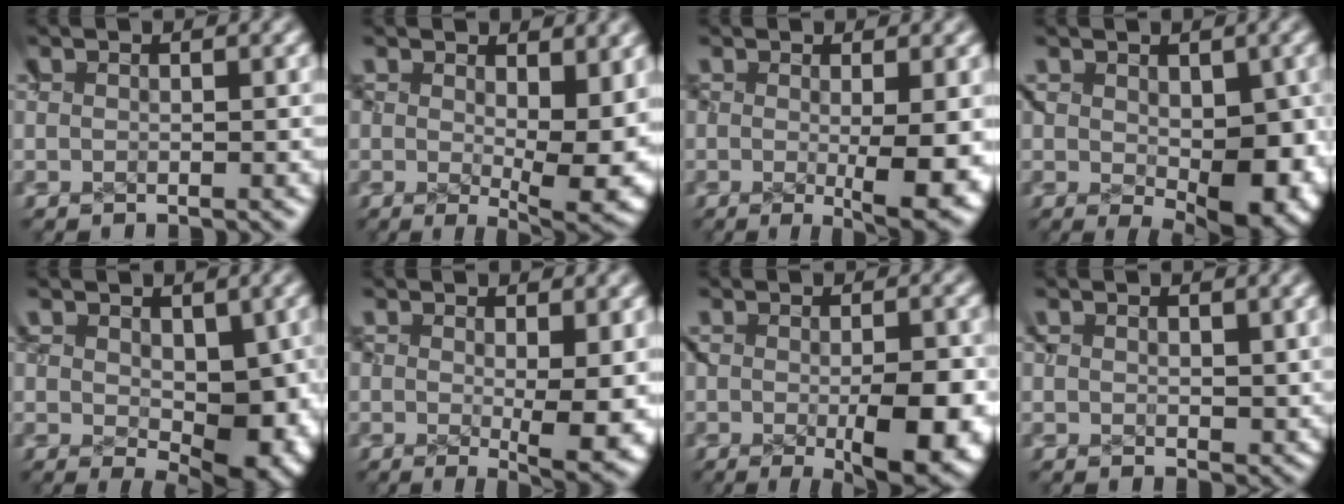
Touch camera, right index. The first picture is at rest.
{"total": 5.0, "force": [-0.1, 1.8, 4.6], "torque": [-0.053, -0.026, 0.017]}
{"total": 4.9, "force": [-1.6, 1.2, 4.5], "torque": [-0.046, -0.019, -0.011]}
{"total": 5.6, "force": [-1.5, 2.6, 4.8], "torque": [-0.070, -0.035, -0.001]}
{"total": 5.5, "force": [-1.1, 2.9, 4.5], "torque": [-0.072, -0.035, 0.003]}
{"total": 4.4, "force": [-0.4, 1.0, 4.2], "torque": [-0.042, -0.018, 0.007]}
{"total": 6.9, "force": [-2.6, 2.4, 5.9], "torque": [-0.060, -0.020, -0.024]}
{"total": 1.3, "force": [0.5, 1.0, 0.7], "torque": [-0.019, -0.007, 0.012]}